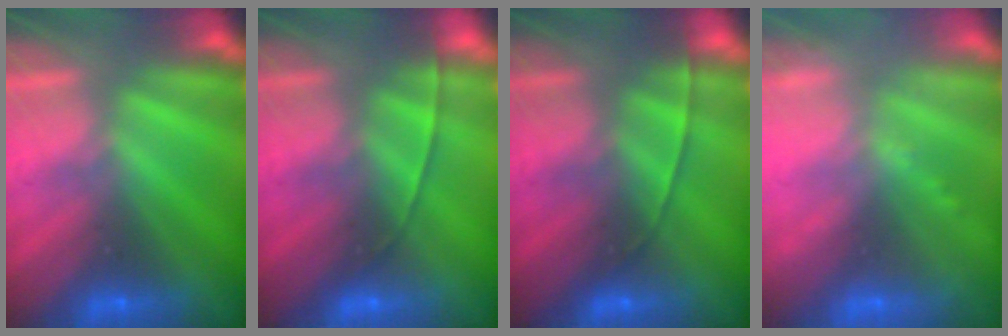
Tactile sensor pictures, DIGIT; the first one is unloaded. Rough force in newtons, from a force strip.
{"total": 1.9}
{"total": 1.9}
{"total": 2.4}